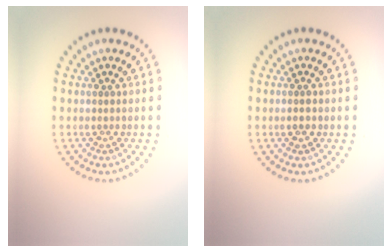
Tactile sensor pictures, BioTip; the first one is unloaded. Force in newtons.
{"total": 0.9, "press": 0.8, "slide": 0.3}